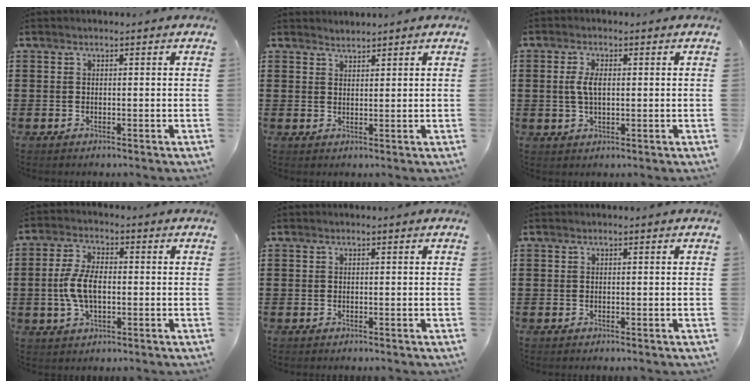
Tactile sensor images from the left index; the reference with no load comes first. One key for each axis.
{"total": 1.4, "fx": 1.4, "fy": 0.1, "fz": -0.1, "tx": -0.001, "ty": 0.000, "tz": 0.029}
{"total": 3.8, "fx": 0.5, "fy": 1.7, "fz": 3.4, "tx": -0.086, "ty": 0.001, "tz": 0.002}
{"total": 6.8, "fx": -0.6, "fy": 3.3, "fz": 5.9, "tx": -0.142, "ty": -0.004, "tz": -0.019}
{"total": 0.0}
{"total": 0.0}